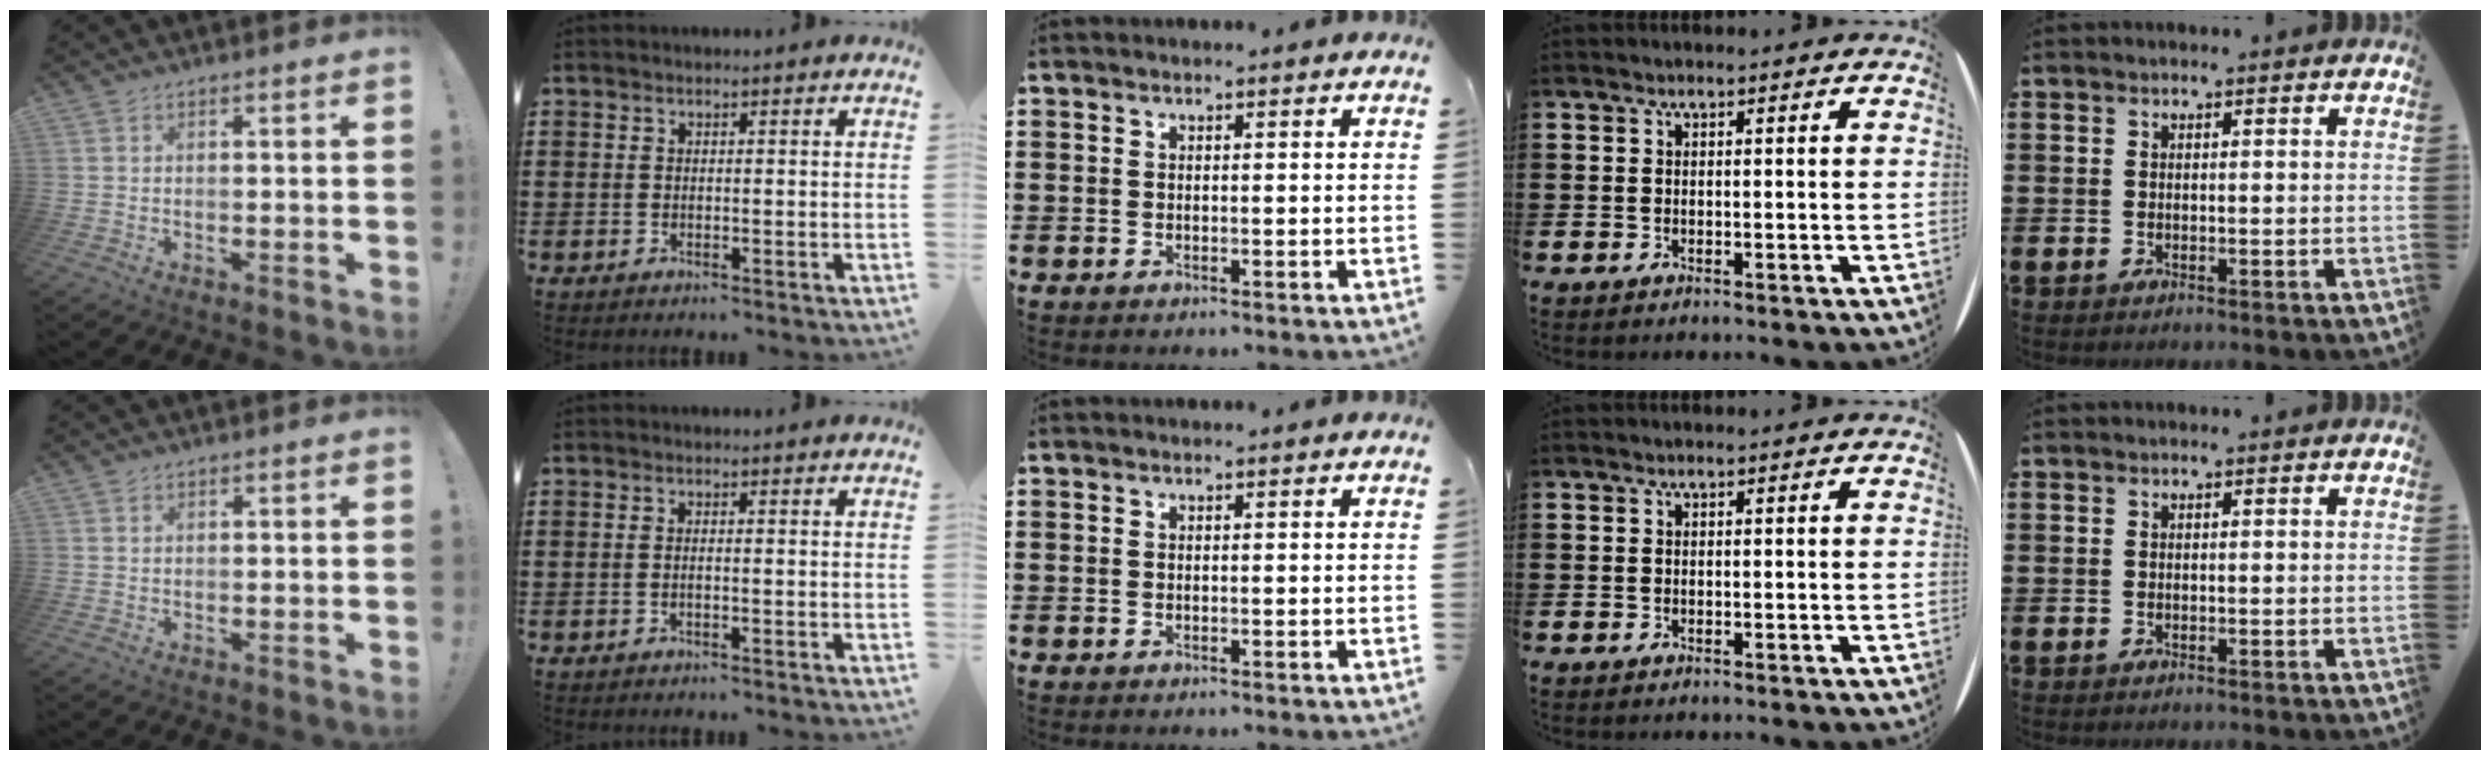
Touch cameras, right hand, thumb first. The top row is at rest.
{"thumb": {"total": 0.6, "force": [0.4, 0.4, 0.2], "torque": [0.001, -0.002, 0.007]}, "index": {"total": 0.8, "force": [-0.5, -0.1, 0.6], "torque": [-0.011, -0.003, -0.009]}}